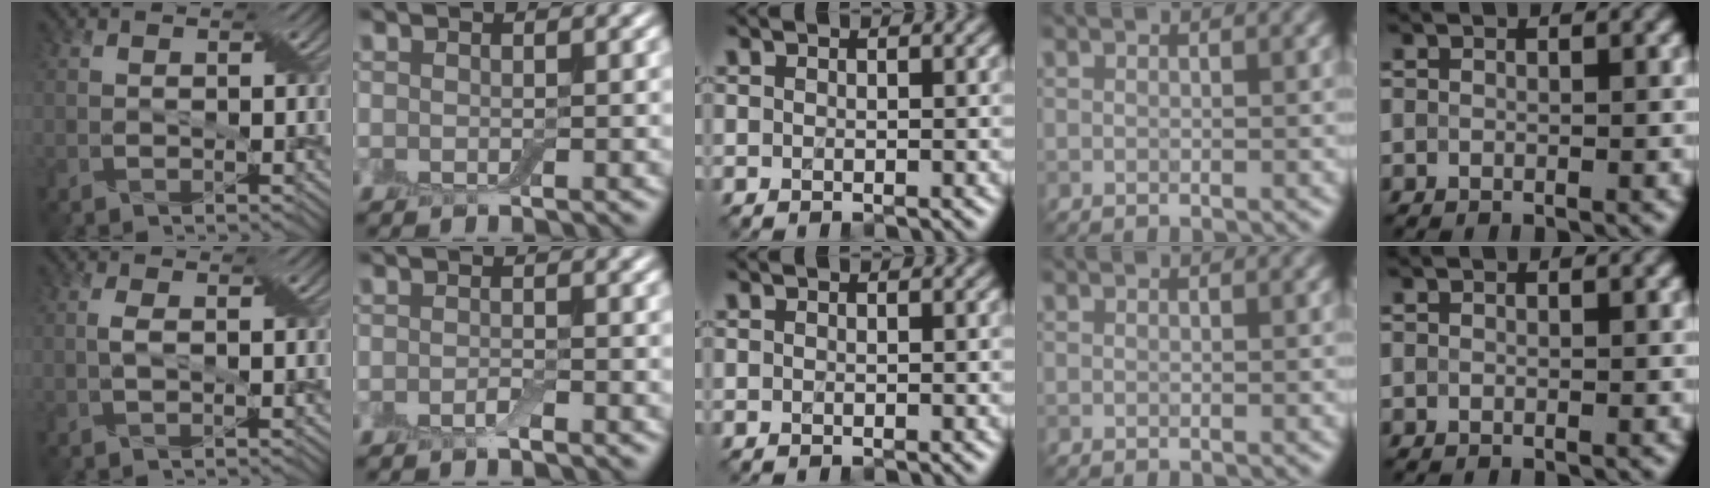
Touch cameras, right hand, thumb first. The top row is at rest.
{"thumb": {"total": 1.2, "force": [0.1, 0.3, 1.2], "torque": [-0.029, 0.006, 0.000]}, "index": {"total": 1.0, "force": [-0.6, 0.3, 0.7], "torque": [-0.016, -0.001, -0.011]}}